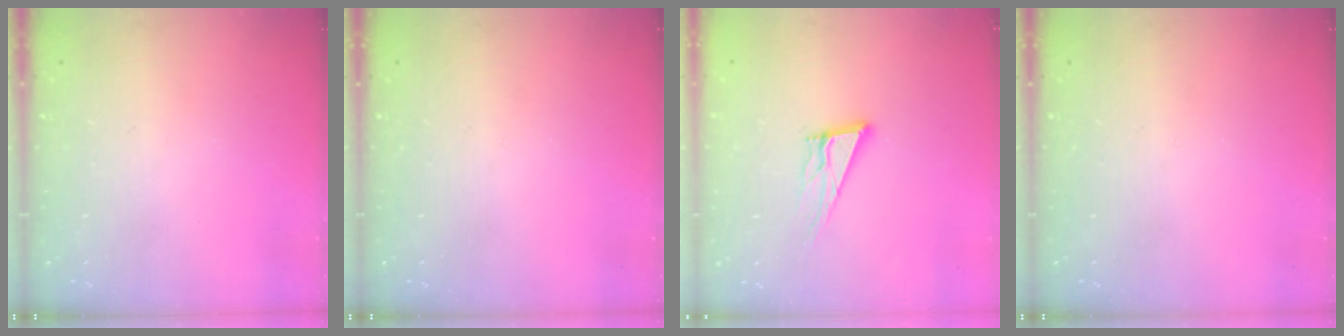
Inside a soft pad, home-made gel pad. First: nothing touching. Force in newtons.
{"total": 0.0}
{"total": 11.5, "press": 11.2, "slide": 2.6}
{"total": 0.0}